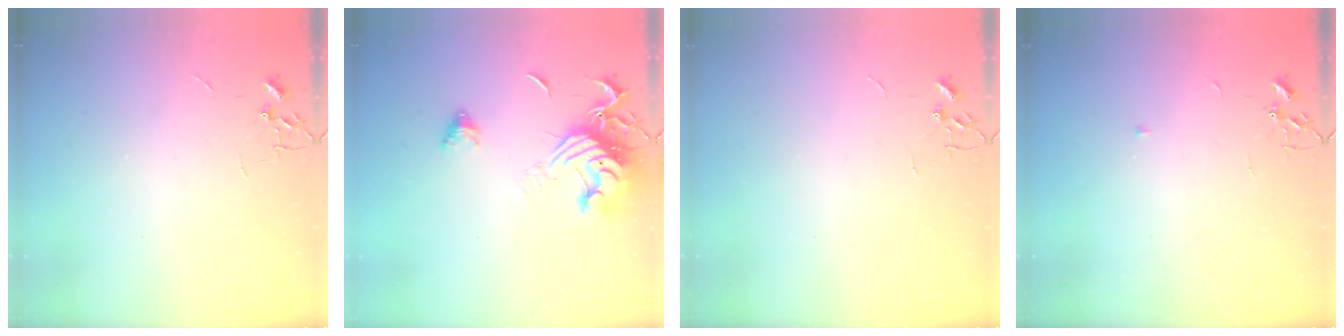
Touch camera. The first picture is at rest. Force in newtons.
{"total": 15.6, "press": 15.5, "slide": 1.7}
{"total": 0.0}
{"total": 4.2, "press": 4.2, "slide": 0.6}